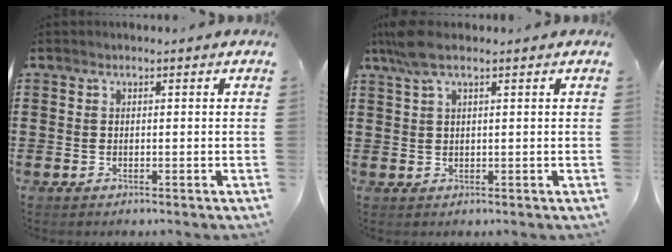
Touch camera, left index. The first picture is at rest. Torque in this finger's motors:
{"motor_torque": [1.42, -0.72, 0.41, 0.11]}